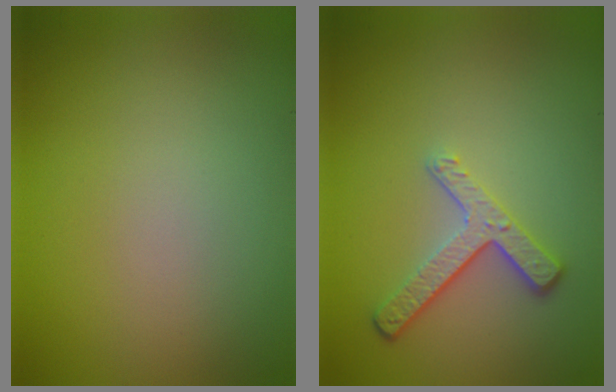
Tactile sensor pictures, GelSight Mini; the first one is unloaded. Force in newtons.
{"total": 3.4, "press": 2.7, "slide": 2.2}